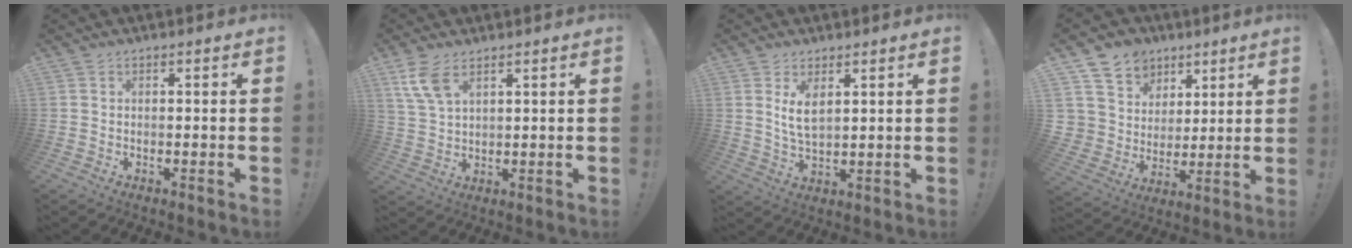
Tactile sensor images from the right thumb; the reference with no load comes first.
{"total": 7.7, "force": [4.7, 3.2, 5.1], "torque": [-0.107, -0.017, 0.089]}
{"total": 5.8, "force": [2.4, 2.6, 4.6], "torque": [-0.085, -0.013, 0.041]}
{"total": 10.0, "force": [5.1, 8.5, 1.3], "torque": [-0.033, -0.040, 0.118]}